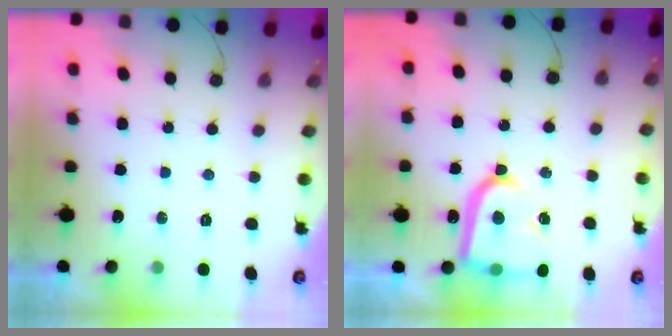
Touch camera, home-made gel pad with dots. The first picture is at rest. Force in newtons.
{"total": 16.3, "press": 16.2, "slide": 1.7}